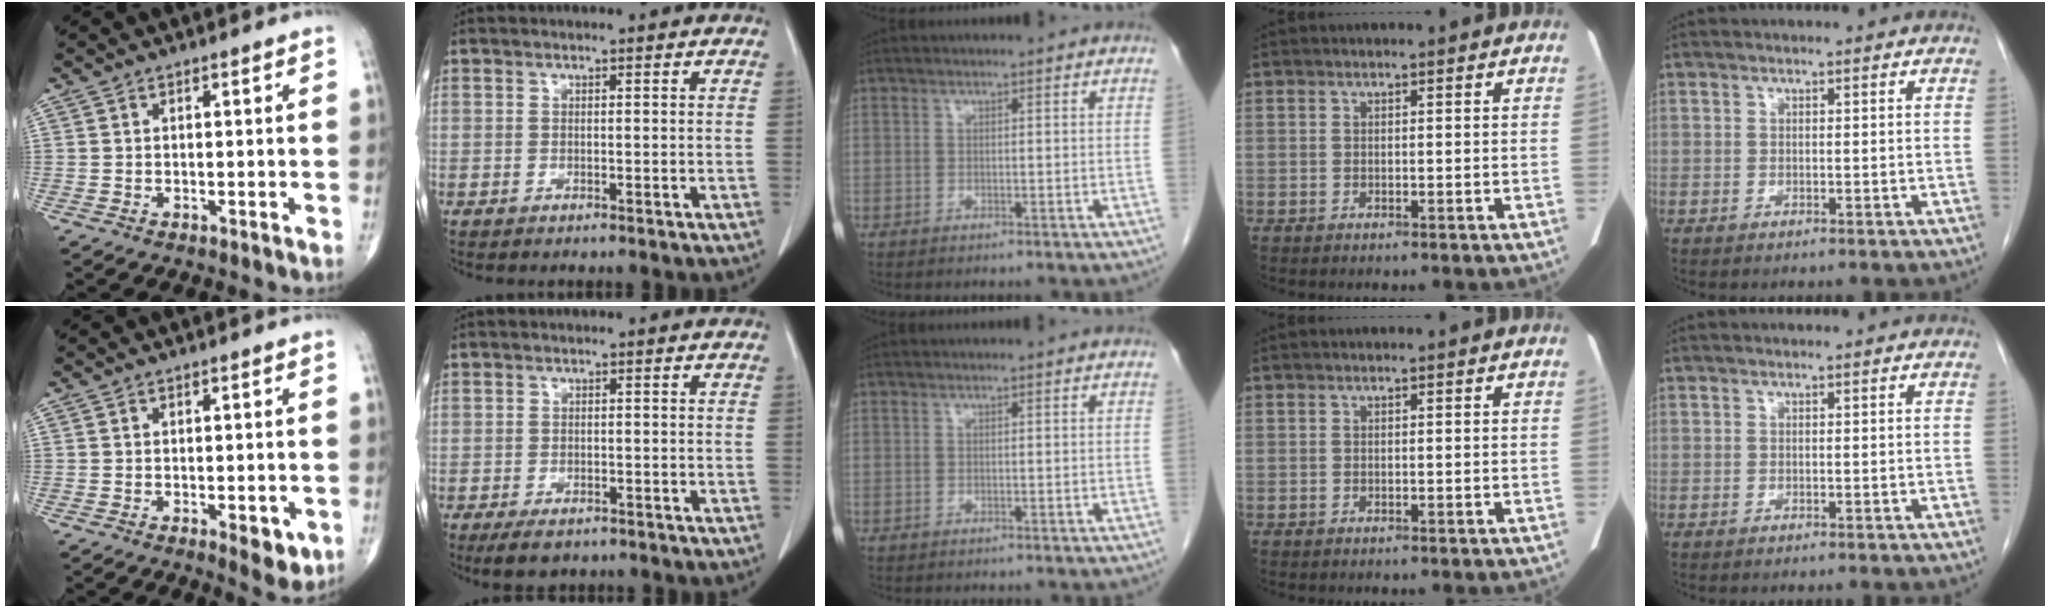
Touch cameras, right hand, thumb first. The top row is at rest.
{"thumb": {"total": 4.9, "force": [-1.5, 2.0, 4.2], "torque": [-0.041, -0.008, -0.014]}, "index": {"total": 3.8, "force": [-2.7, 1.9, 1.9], "torque": [-0.032, -0.005, -0.037]}}